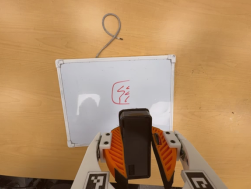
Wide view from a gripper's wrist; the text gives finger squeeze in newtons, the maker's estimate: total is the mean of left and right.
{"total": 8.6, "left": 8.7, "right": 8.5}